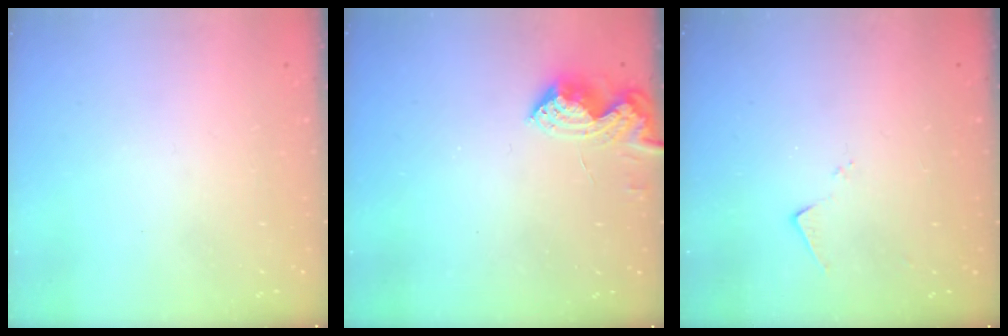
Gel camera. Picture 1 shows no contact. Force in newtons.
{"total": 7.5, "press": 7.4, "slide": 0.8}
{"total": 7.6, "press": 7.5, "slide": 0.3}